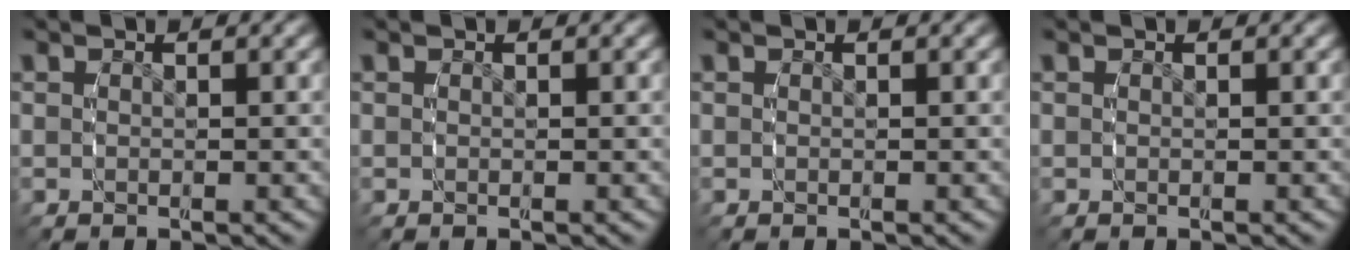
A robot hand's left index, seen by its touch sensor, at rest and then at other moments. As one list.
[{"total": 0.0}, {"total": 0.0}, {"total": 0.0}]